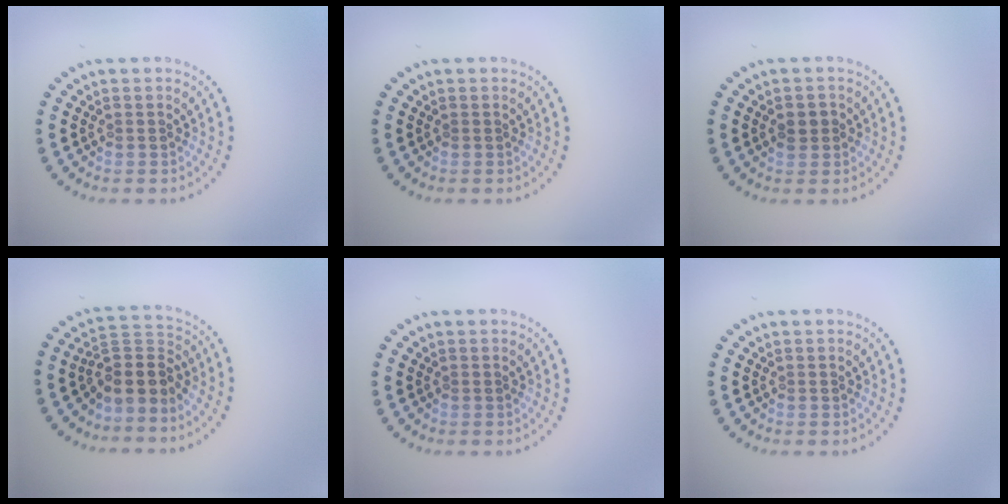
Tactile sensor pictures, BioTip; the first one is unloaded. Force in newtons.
{"total": 0.0}
{"total": 1.6, "press": 1.6, "slide": 0.2}
{"total": 3.8, "press": 2.9, "slide": 2.4}
{"total": 0.0}
{"total": 0.0}